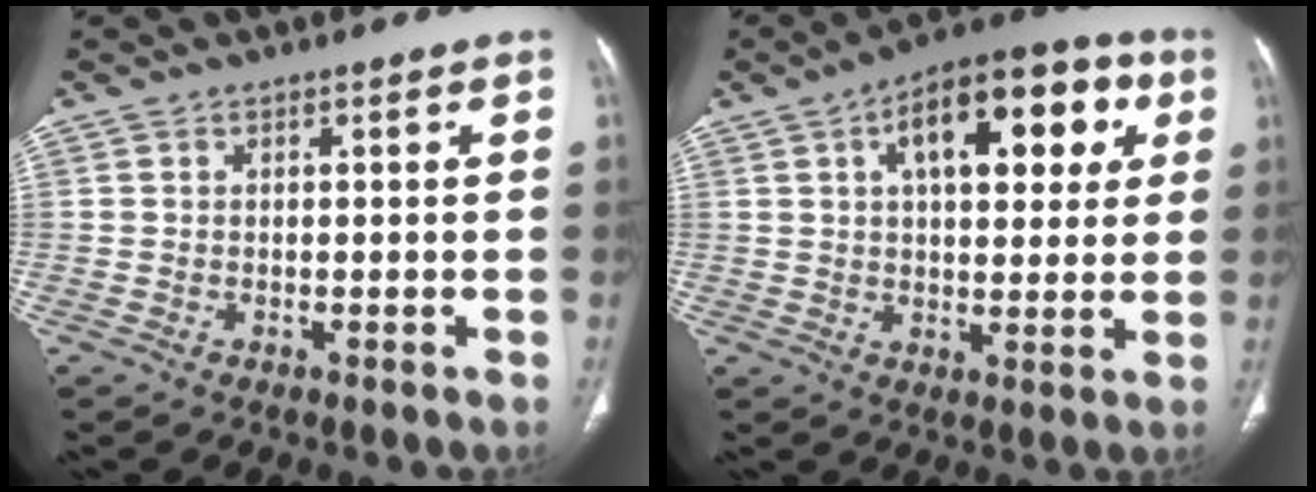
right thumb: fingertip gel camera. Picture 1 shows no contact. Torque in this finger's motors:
{"motor_torque": [0.79, 4.21, 1.07, -0.10, 0.13]}